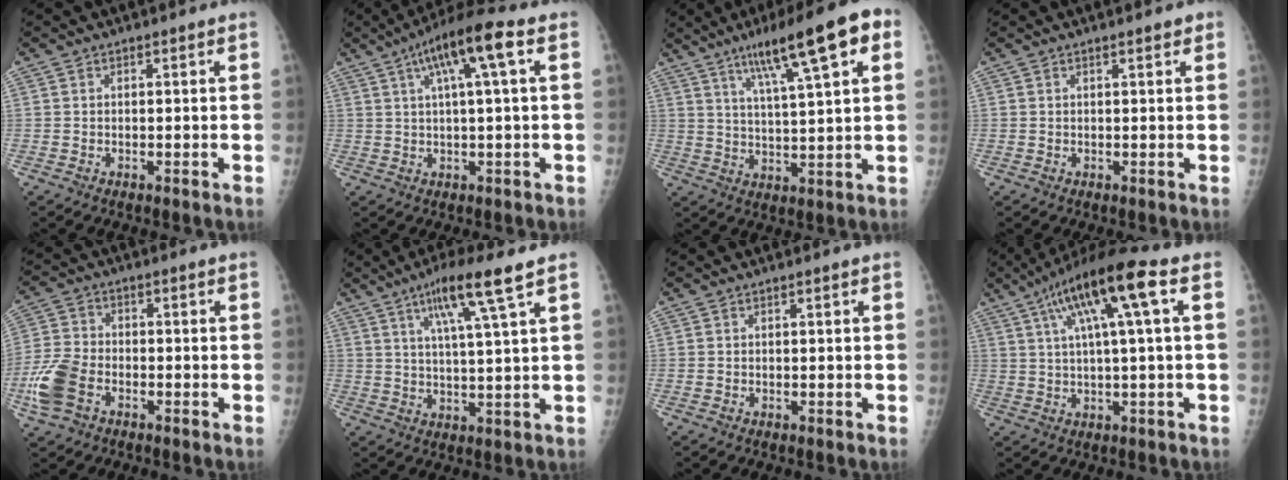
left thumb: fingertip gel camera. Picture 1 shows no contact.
{"total": 10.2, "force": [3.6, 1.3, 9.5], "torque": [-0.174, 0.025, 0.052]}
{"total": 16.0, "force": [7.7, 2.7, 13.8], "torque": [-0.205, -0.005, 0.120]}
{"total": 1.2, "force": [0.8, 0.3, 0.9], "torque": [-0.010, -0.002, 0.009]}
{"total": 8.8, "force": [-3.8, 5.7, 5.4], "torque": [-0.128, 0.014, -0.076]}
{"total": 10.1, "force": [5.4, -0.3, 8.5], "torque": [-0.153, -0.017, 0.096]}
{"total": 0.0}
{"total": 13.8, "force": [4.6, 1.8, 12.9], "torque": [-0.236, 0.028, 0.073]}